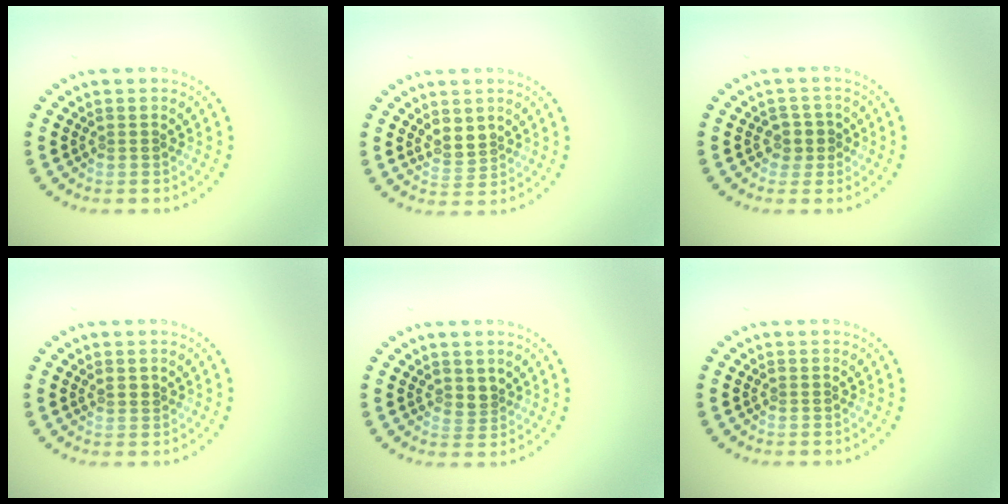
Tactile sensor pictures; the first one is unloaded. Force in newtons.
{"total": 1.9, "press": 1.6, "slide": 1.0}
{"total": 1.7, "press": 1.4, "slide": 1.0}
{"total": 0.5, "press": 0.3, "slide": 0.4}
{"total": 1.4, "press": 1.1, "slide": 0.9}
{"total": 0.0}